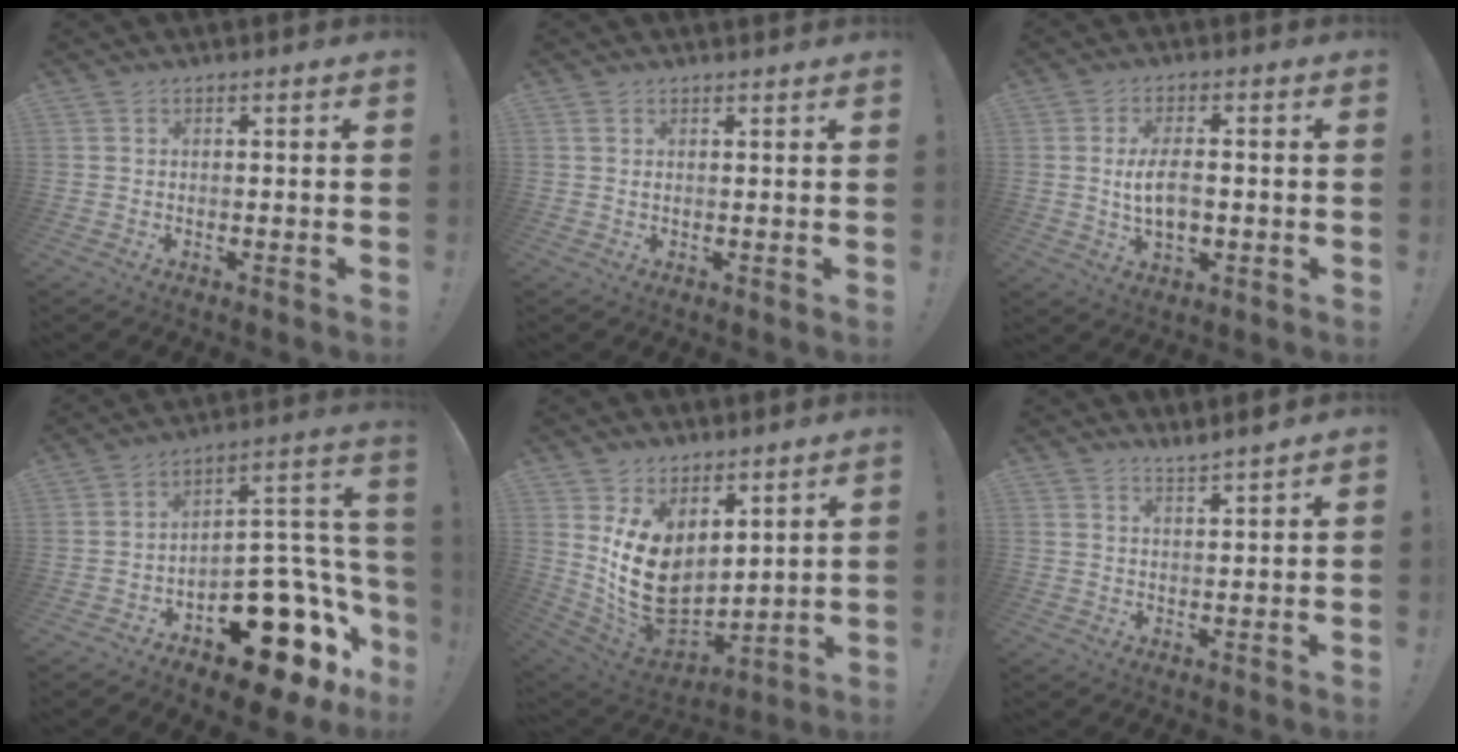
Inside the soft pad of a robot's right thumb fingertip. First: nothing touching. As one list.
[{"total": 1.1, "force": [0.9, 0.2, 0.5], "torque": [-0.005, -0.003, 0.016]}, {"total": 7.8, "force": [-0.3, 4.2, 6.6], "torque": [-0.106, -0.002, -0.008]}, {"total": 17.9, "force": [-9.7, 9.7, 11.4], "torque": [-0.106, 0.052, -0.145]}, {"total": 15.8, "force": [2.9, 11.3, 10.6], "torque": [-0.187, -0.044, 0.066]}, {"total": 3.3, "force": [3.1, -0.6, 1.1], "torque": [-0.014, -0.024, 0.052]}]